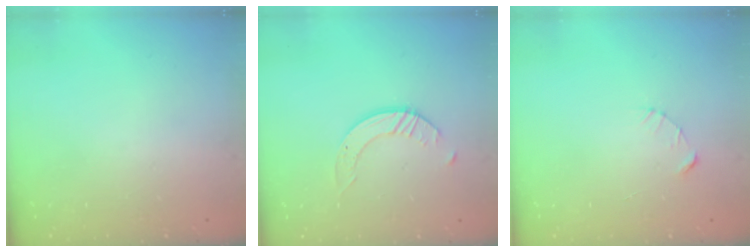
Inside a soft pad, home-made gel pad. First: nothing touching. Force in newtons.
{"total": 2.5, "press": 2.5, "slide": 0.3}
{"total": 2.3, "press": 2.3, "slide": 0.3}